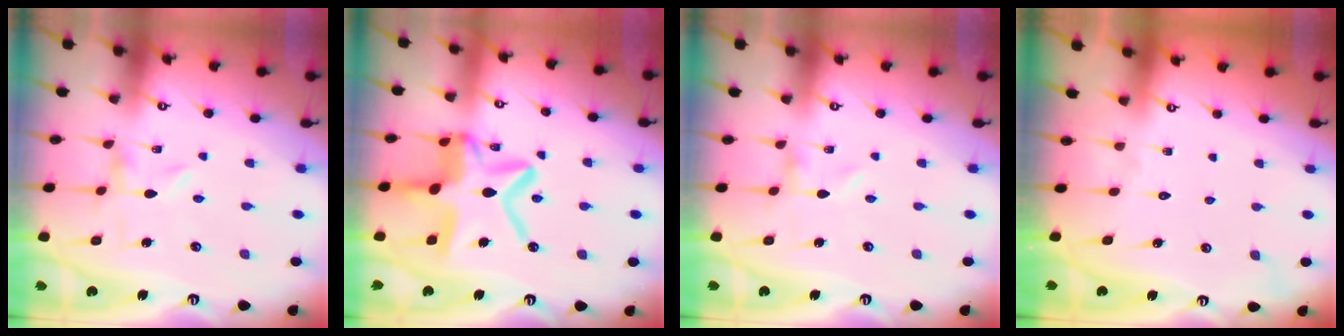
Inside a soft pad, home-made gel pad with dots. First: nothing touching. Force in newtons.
{"total": 18.7, "press": 18.6, "slide": 1.8}
{"total": 0.0}
{"total": 1.6, "press": 1.6, "slide": 0.2}